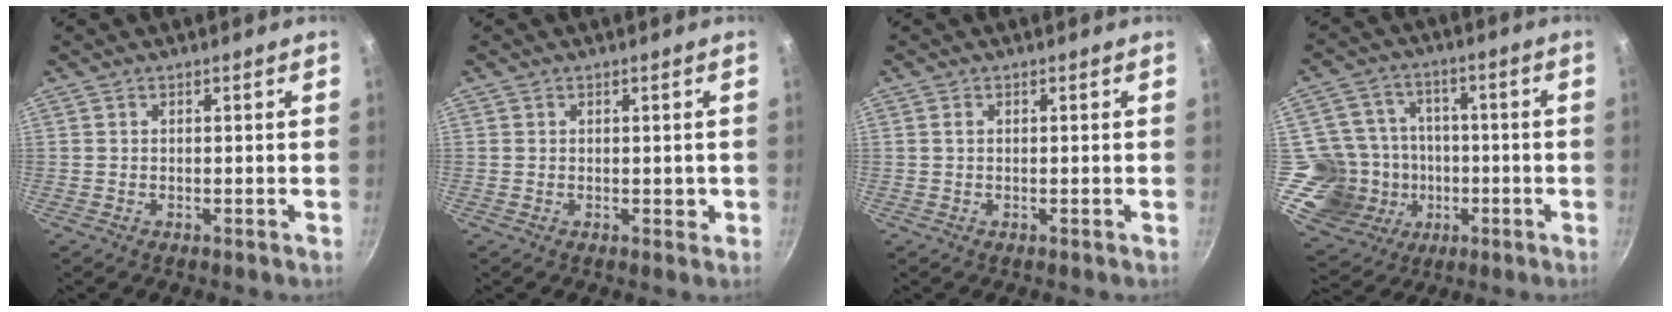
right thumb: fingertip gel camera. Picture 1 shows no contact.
{"total": 1.3, "force": [0.0, 1.0, 0.8], "torque": [-0.003, 0.003, -0.001]}
{"total": 0.6, "force": [0.3, 0.3, 0.4], "torque": [-0.009, 0.001, 0.005]}
{"total": 20.2, "force": [-3.1, 17.9, 9.0], "torque": [-0.144, 0.040, -0.032]}